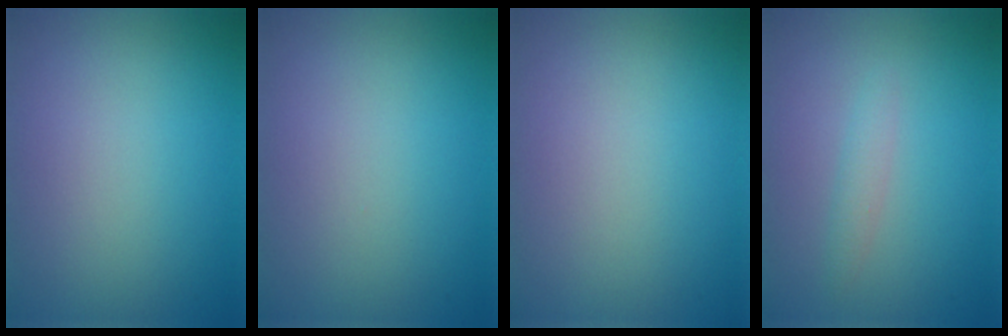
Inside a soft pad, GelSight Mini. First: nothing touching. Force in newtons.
{"total": 0.0}
{"total": 0.0}
{"total": 1.2, "press": 1.2, "slide": 0.0}